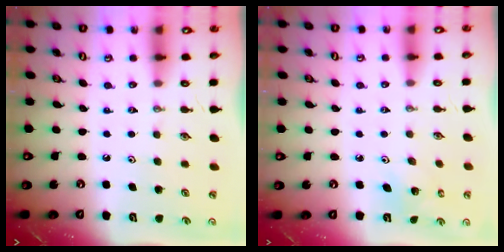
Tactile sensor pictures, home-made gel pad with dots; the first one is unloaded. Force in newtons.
{"total": 2.4, "press": 2.4, "slide": 0.1}